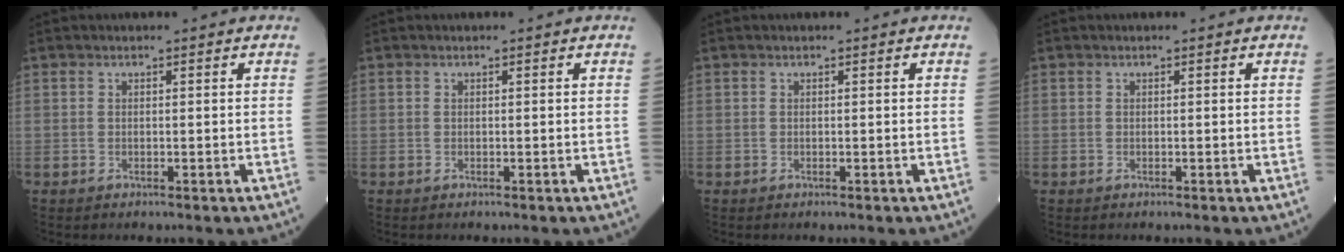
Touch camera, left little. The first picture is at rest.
{"total": 0.0}
{"total": 0.0}
{"total": 0.0}